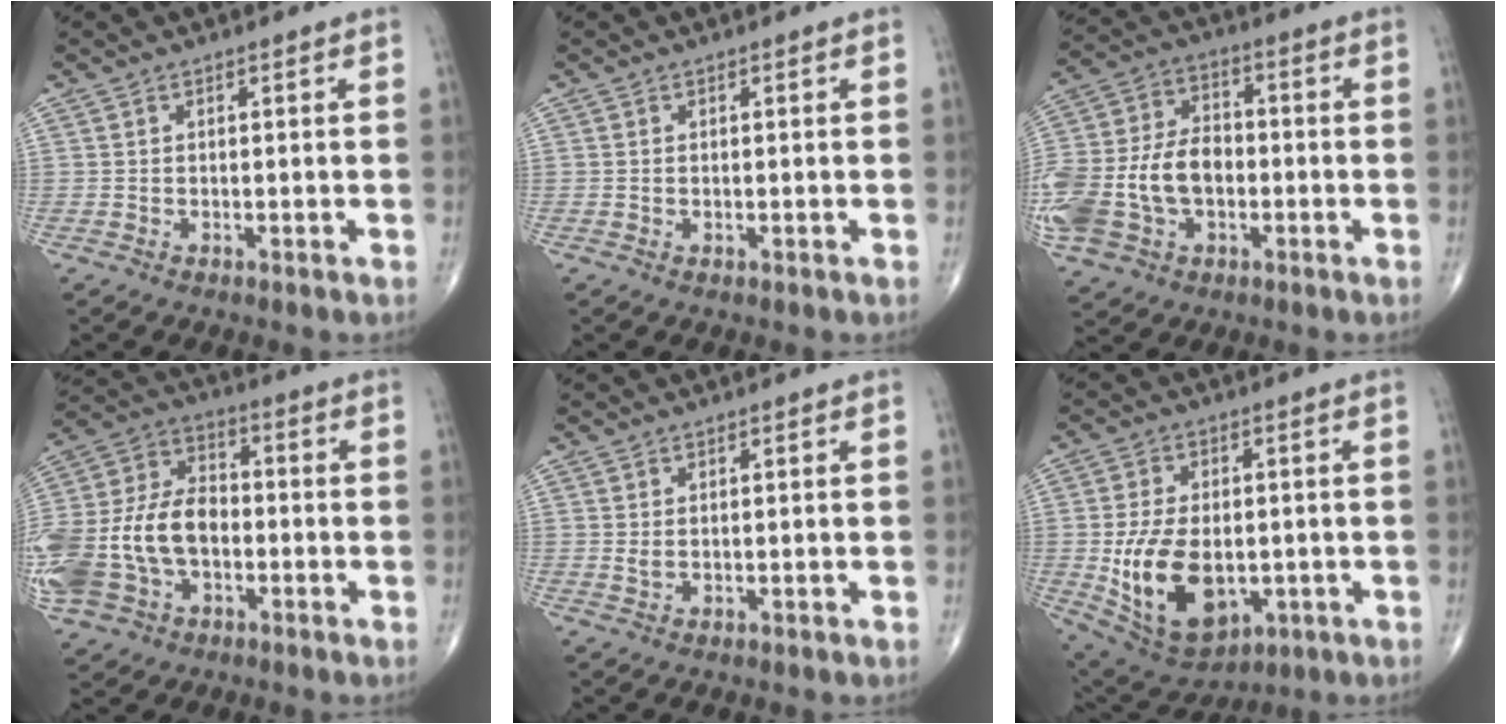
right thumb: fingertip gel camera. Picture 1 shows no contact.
{"total": 0.0}
{"total": 19.9, "force": [-3.7, 13.8, 13.8], "torque": [-0.309, 0.023, -0.059]}
{"total": 21.4, "force": [-4.0, 14.7, 15.1], "torque": [-0.335, 0.026, -0.068]}
{"total": 1.2, "force": [0.3, 0.6, 1.0], "torque": [-0.020, -0.002, 0.010]}
{"total": 16.9, "force": [-2.7, 10.3, 13.1], "torque": [-0.222, -0.007, -0.019]}